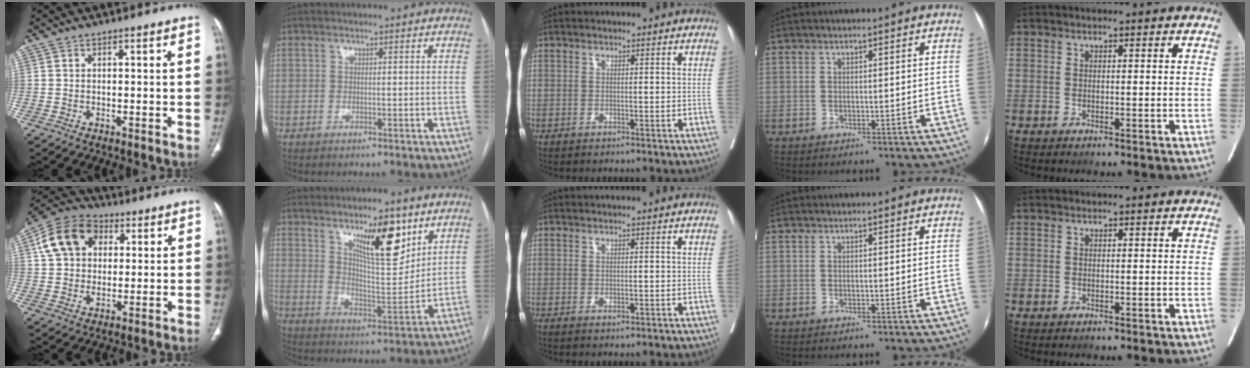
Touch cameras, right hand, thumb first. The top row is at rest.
{"thumb": {"total": 13.2, "force": [4.1, 9.7, 8.0], "torque": [-0.129, 0.009, 0.063]}, "index": {"total": 12.6, "force": [7.3, 3.1, 9.8], "torque": [-0.157, -0.008, 0.126]}, "middle": {"total": 0.5, "force": [-0.3, 0.3, 0.3], "torque": [-0.006, 0.000, -0.003]}}